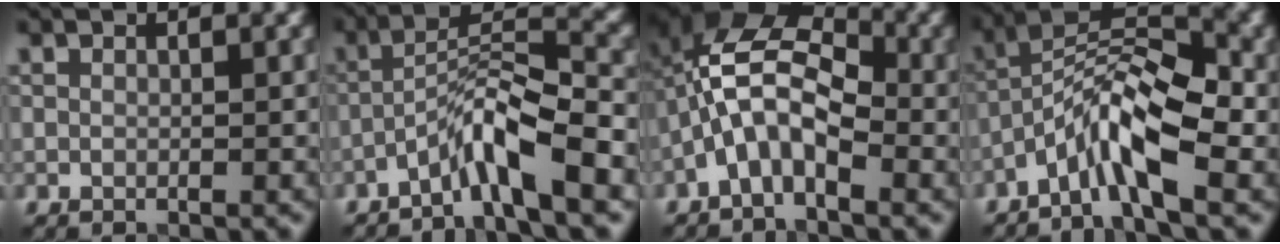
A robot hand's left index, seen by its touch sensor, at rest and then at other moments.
{"total": 5.9, "force": [-3.6, 0.6, 4.7], "torque": [-0.082, 0.018, -0.073]}
{"total": 7.4, "force": [-2.0, 3.8, 6.0], "torque": [-0.120, 0.026, -0.050]}
{"total": 6.5, "force": [-3.2, 1.7, 5.4], "torque": [-0.094, 0.020, -0.067]}